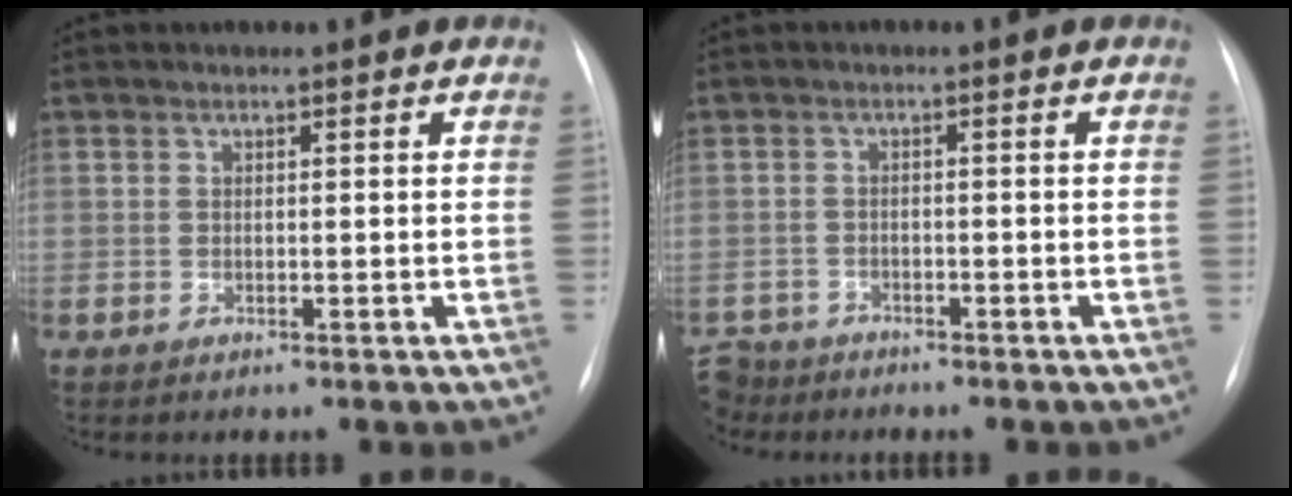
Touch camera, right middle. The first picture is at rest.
{"total": 5.1, "force": [-4.5, 2.4, 0.1], "torque": [-0.003, -0.007, -0.083]}